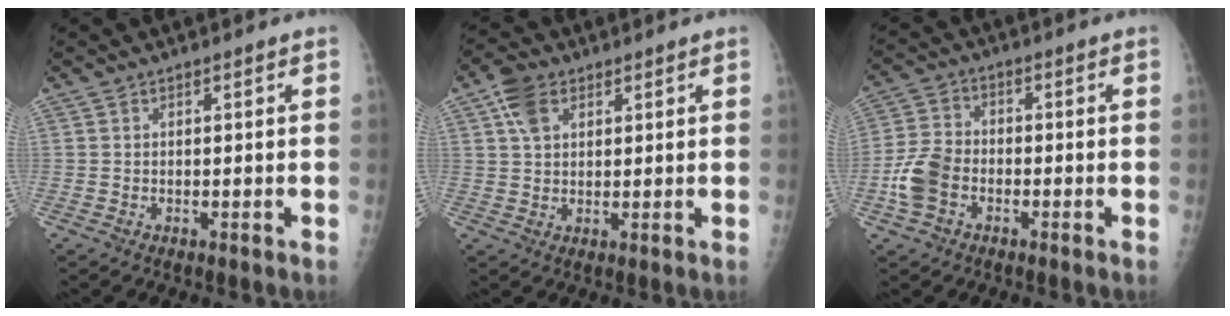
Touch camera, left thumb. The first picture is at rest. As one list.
[{"total": 5.8, "force": [2.6, 3.9, 3.5], "torque": [-0.055, 0.001, 0.048]}, {"total": 7.7, "force": [-2.7, 5.4, 4.8], "torque": [-0.099, 0.018, -0.058]}]